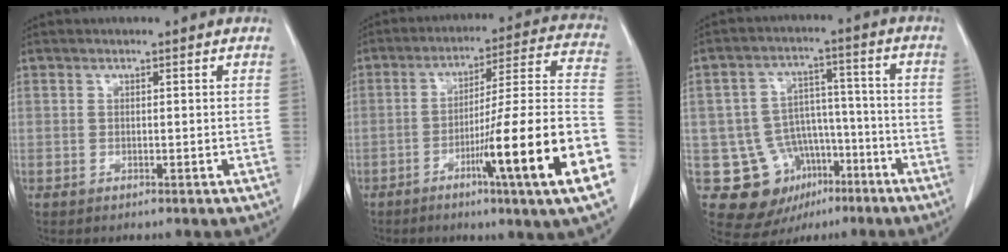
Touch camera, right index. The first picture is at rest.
{"total": 20.7, "force": [-7.9, -1.4, 19.1], "torque": [-0.237, -0.006, -0.125]}
{"total": 12.8, "force": [-5.5, 10.6, 4.5], "torque": [-0.074, 0.045, -0.070]}